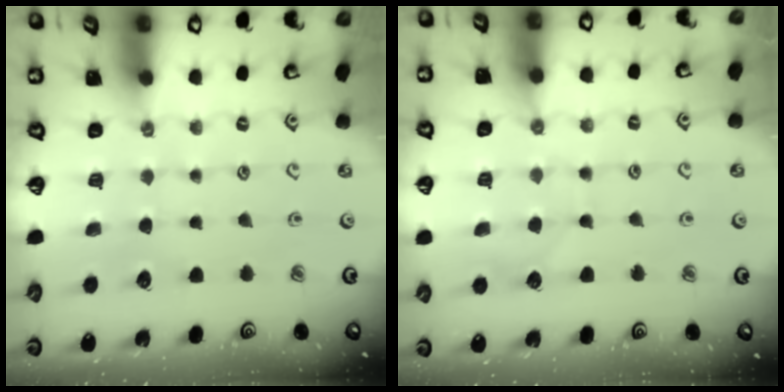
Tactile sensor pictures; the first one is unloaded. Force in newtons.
{"total": 5.3, "press": 5.3, "slide": 0.7}